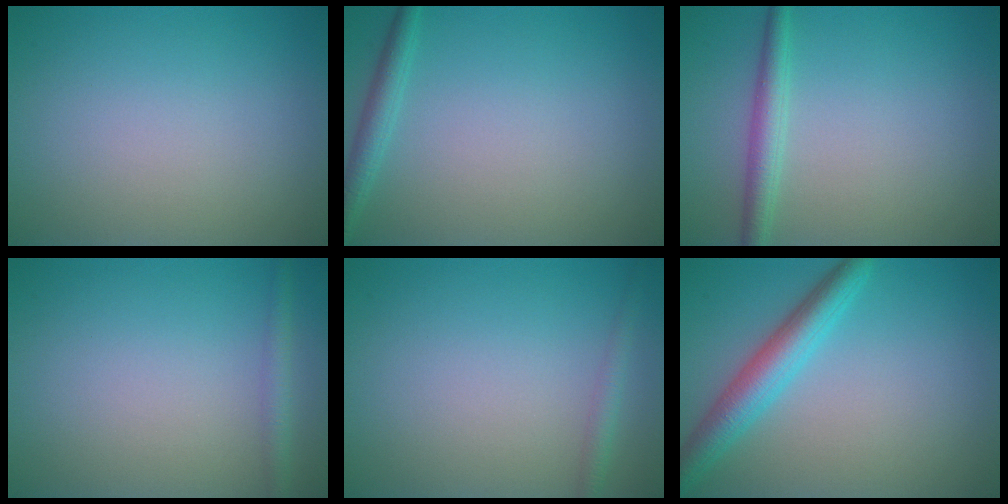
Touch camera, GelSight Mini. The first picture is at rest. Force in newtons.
{"total": 1.8, "press": 1.8, "slide": 0.1}
{"total": 2.3, "press": 2.3, "slide": 0.0}
{"total": 1.6, "press": 1.6, "slide": 0.1}
{"total": 1.3, "press": 1.3, "slide": 0.1}
{"total": 4.2, "press": 4.2, "slide": 0.2}